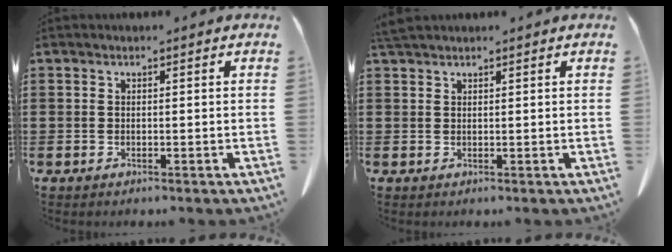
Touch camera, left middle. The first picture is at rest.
{"total": 1.7, "force": [1.5, 0.2, 0.7], "torque": [-0.018, 0.000, 0.030]}